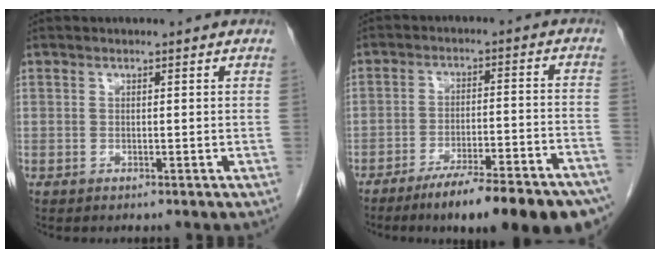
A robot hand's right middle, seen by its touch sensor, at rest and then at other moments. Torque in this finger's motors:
{"motor_torque": [1.10, -1.04, 0.74, 0.09]}